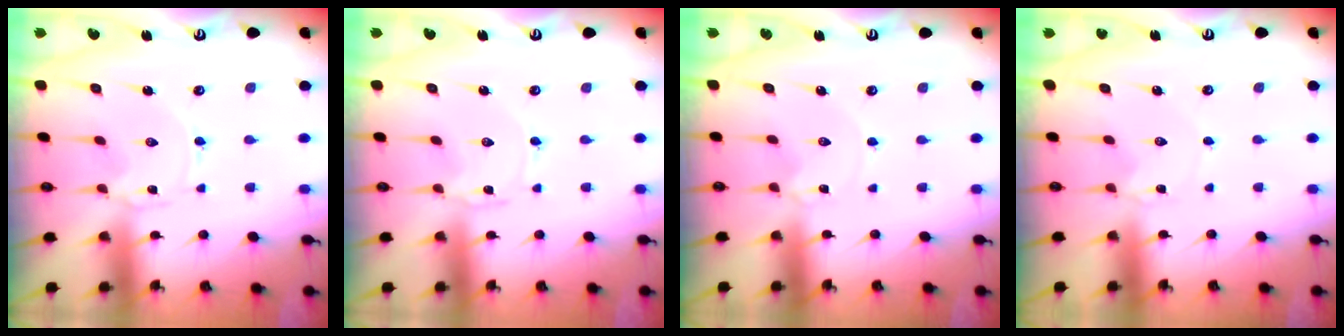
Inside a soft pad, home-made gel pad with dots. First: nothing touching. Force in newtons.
{"total": 0.0}
{"total": 0.6, "press": 0.5, "slide": 0.2}
{"total": 1.4, "press": 1.4, "slide": 0.2}